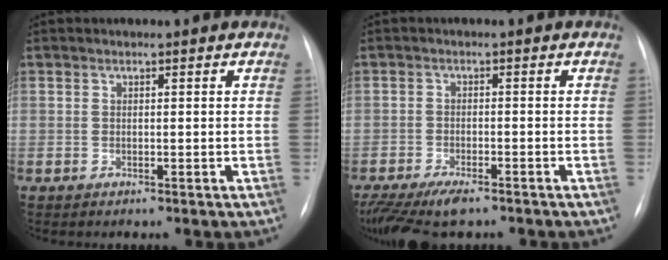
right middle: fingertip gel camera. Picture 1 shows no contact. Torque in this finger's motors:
{"motor_torque": [0.90, -0.78, 0.32, 0.09]}